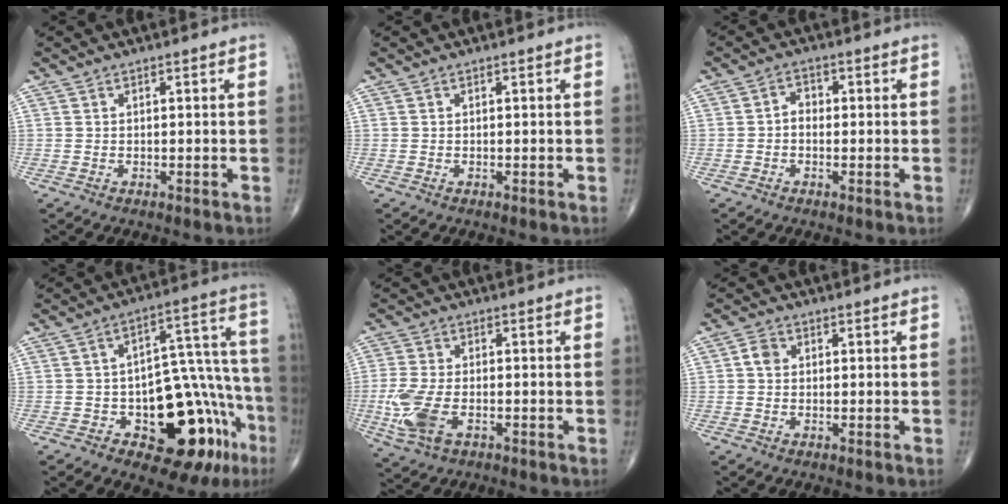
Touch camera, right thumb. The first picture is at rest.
{"total": 0.0}
{"total": 2.5, "force": [-0.3, 1.9, 1.7], "torque": [-0.016, 0.012, -0.014]}
{"total": 21.0, "force": [-9.1, 9.6, 16.2], "torque": [-0.142, 0.086, -0.111]}
{"total": 8.9, "force": [-2.5, 4.7, 7.1], "torque": [-0.172, -0.003, -0.045]}
{"total": 2.4, "force": [0.2, 2.0, 1.3], "torque": [-0.019, 0.005, 0.000]}